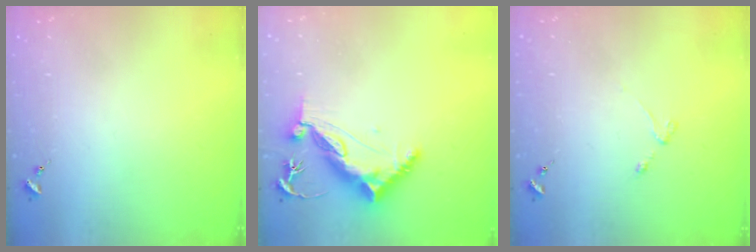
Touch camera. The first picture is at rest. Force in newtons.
{"total": 10.7, "press": 10.6, "slide": 1.2}
{"total": 3.0, "press": 2.9, "slide": 0.5}